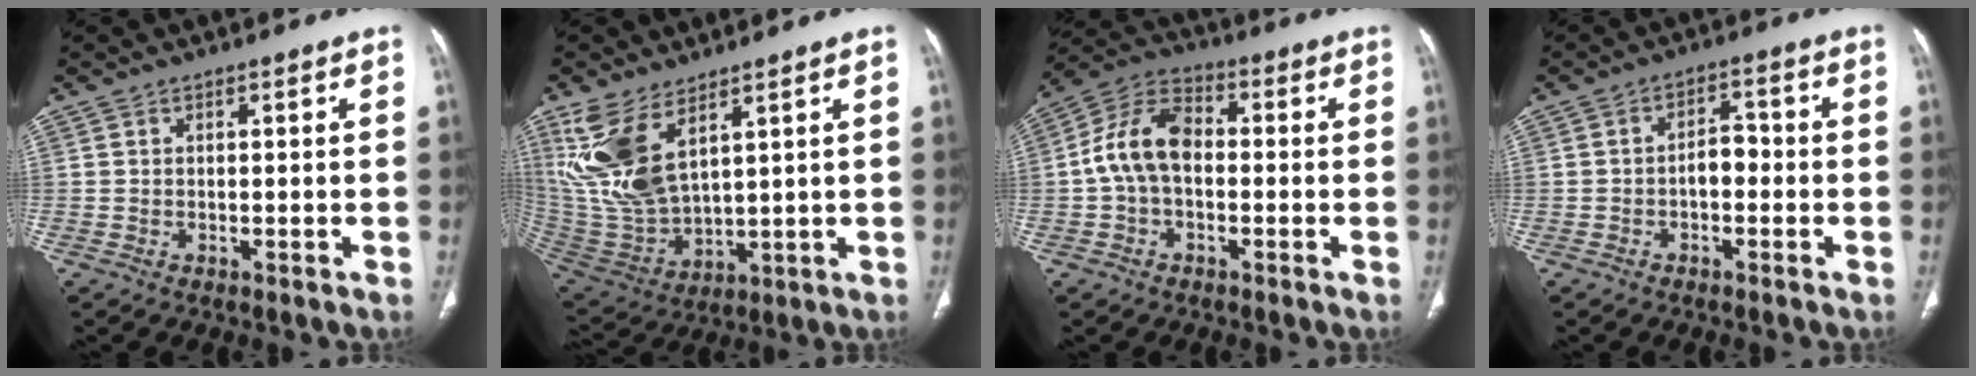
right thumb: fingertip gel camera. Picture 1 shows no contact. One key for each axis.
{"total": 14.3, "fx": 7.3, "fy": 6.5, "fz": 10.4, "tx": -0.218, "ty": -0.033, "tz": 0.172}
{"total": 10.6, "fx": -0.6, "fy": 6.9, "fz": 8.1, "tx": -0.148, "ty": 0.033, "tz": -0.022}
{"total": 3.9, "fx": -1.0, "fy": 2.4, "fz": 2.9, "tx": -0.034, "ty": 0.021, "tz": -0.023}